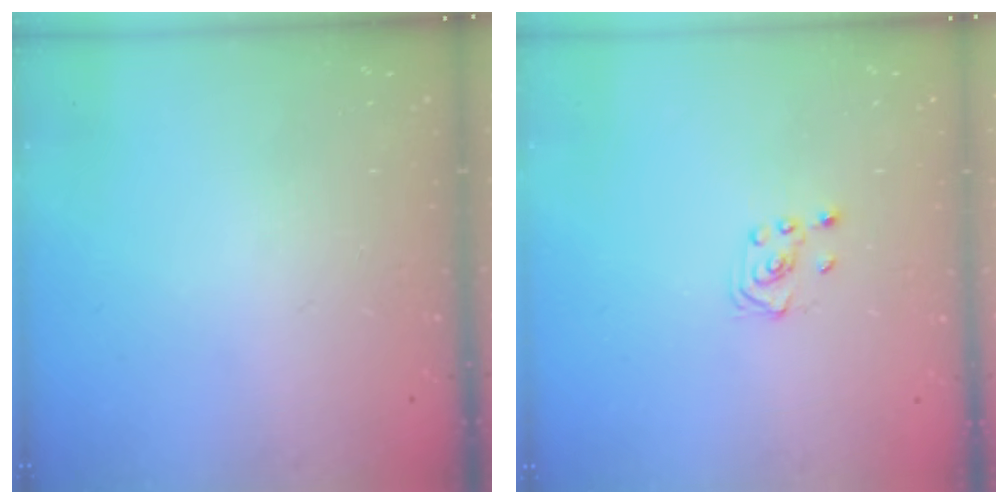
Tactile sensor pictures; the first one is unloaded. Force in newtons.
{"total": 1.9, "press": 1.8, "slide": 0.6}